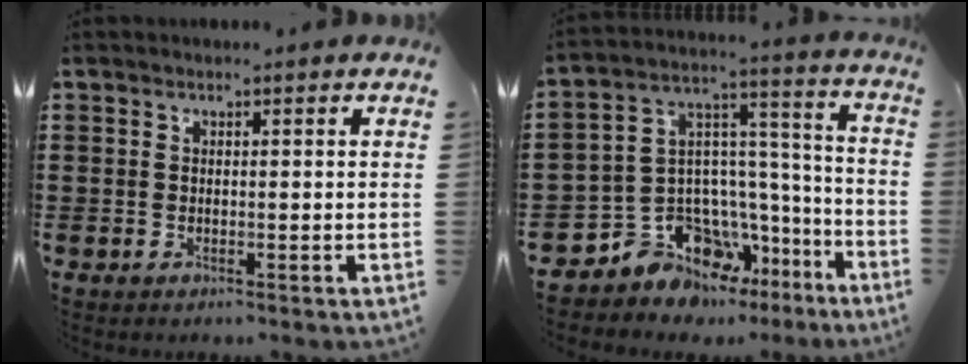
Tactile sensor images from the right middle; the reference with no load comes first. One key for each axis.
{"total": 8.8, "fx": -7.0, "fy": 5.3, "fz": 0.7, "tx": -0.040, "ty": -0.010, "tz": -0.130}